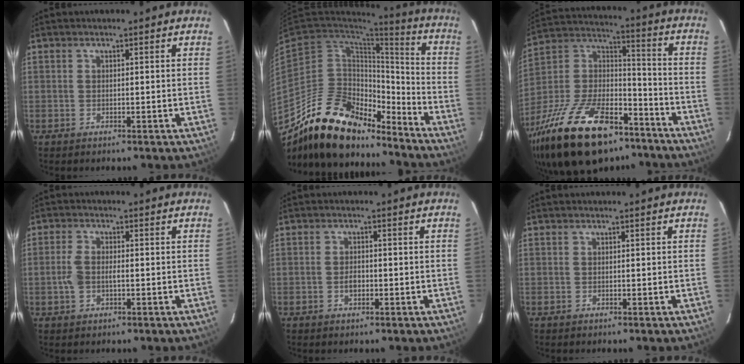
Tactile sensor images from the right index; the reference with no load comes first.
{"total": 20.8, "force": [-16.2, 9.4, 8.9], "torque": [-0.178, 0.022, -0.268]}
{"total": 31.7, "force": [-20.5, 14.4, 19.3], "torque": [-0.391, -0.011, -0.326]}
{"total": 3.9, "force": [-0.8, 2.2, 3.1], "torque": [-0.071, 0.003, -0.011]}
{"total": 2.1, "force": [-0.7, 1.4, 1.5], "torque": [-0.027, 0.003, -0.012]}
{"total": 0.0}